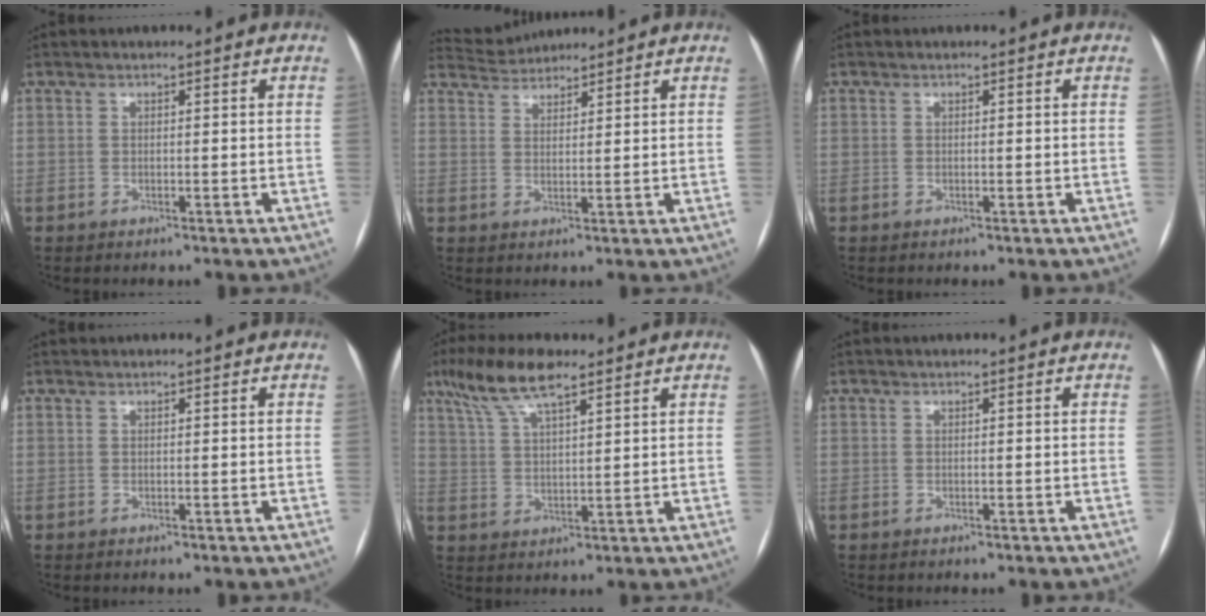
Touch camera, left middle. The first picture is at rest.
{"total": 4.2, "force": [4.1, 0.2, -0.2], "torque": [-0.004, 0.024, 0.077]}
{"total": 0.0}
{"total": 0.0}
{"total": 9.0, "force": [6.2, 1.7, 6.2], "torque": [-0.130, 0.021, 0.117]}
{"total": 0.0}